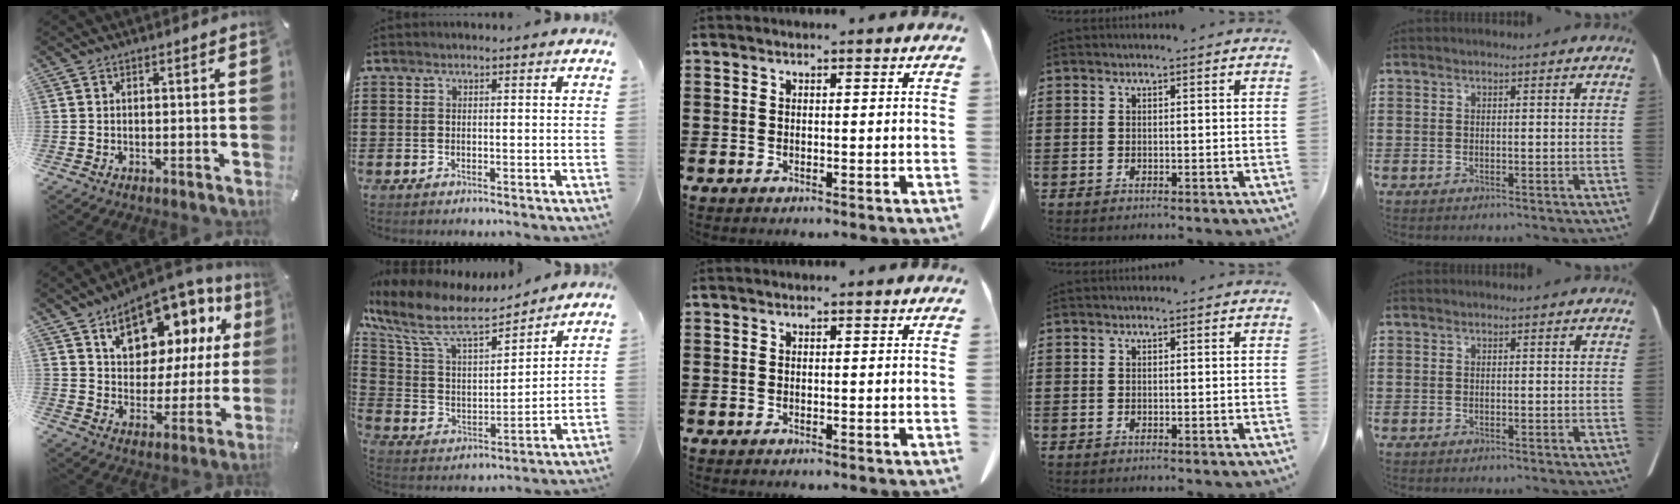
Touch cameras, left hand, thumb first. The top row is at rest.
{"thumb": {"total": 14.4, "force": [9.6, 8.6, 6.4], "torque": [-0.097, -0.072, 0.168]}, "index": {"total": 10.5, "force": [8.2, 3.2, 5.8], "torque": [-0.147, -0.043, 0.141]}}